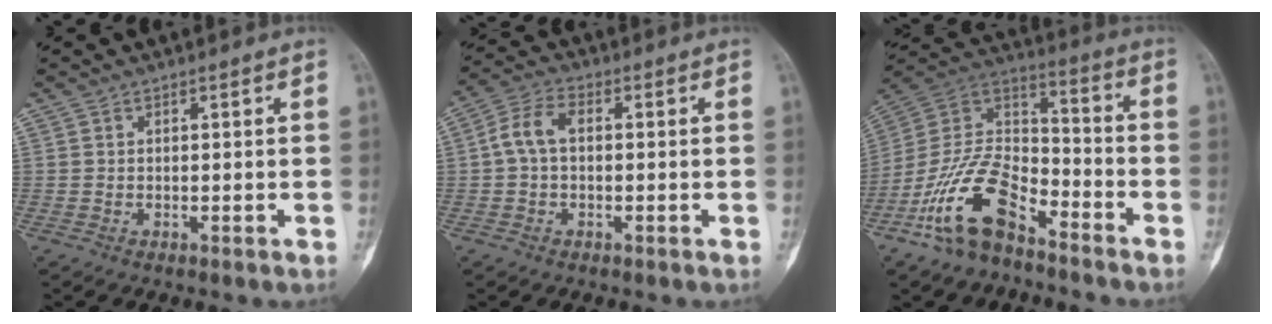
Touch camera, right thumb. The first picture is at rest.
{"total": 6.0, "force": [0.2, 3.7, 4.7], "torque": [-0.092, 0.019, -0.005]}
{"total": 17.3, "force": [-10.4, 8.7, 10.8], "torque": [-0.188, 0.079, -0.202]}